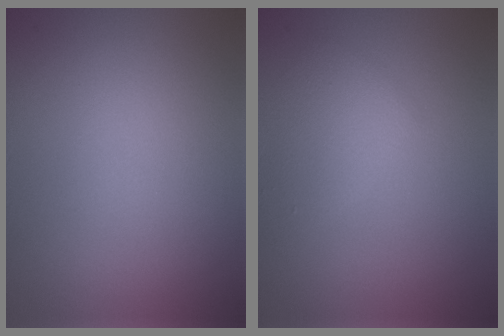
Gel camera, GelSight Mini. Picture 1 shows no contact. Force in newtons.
{"total": 2.0, "press": 2.0, "slide": 0.1}